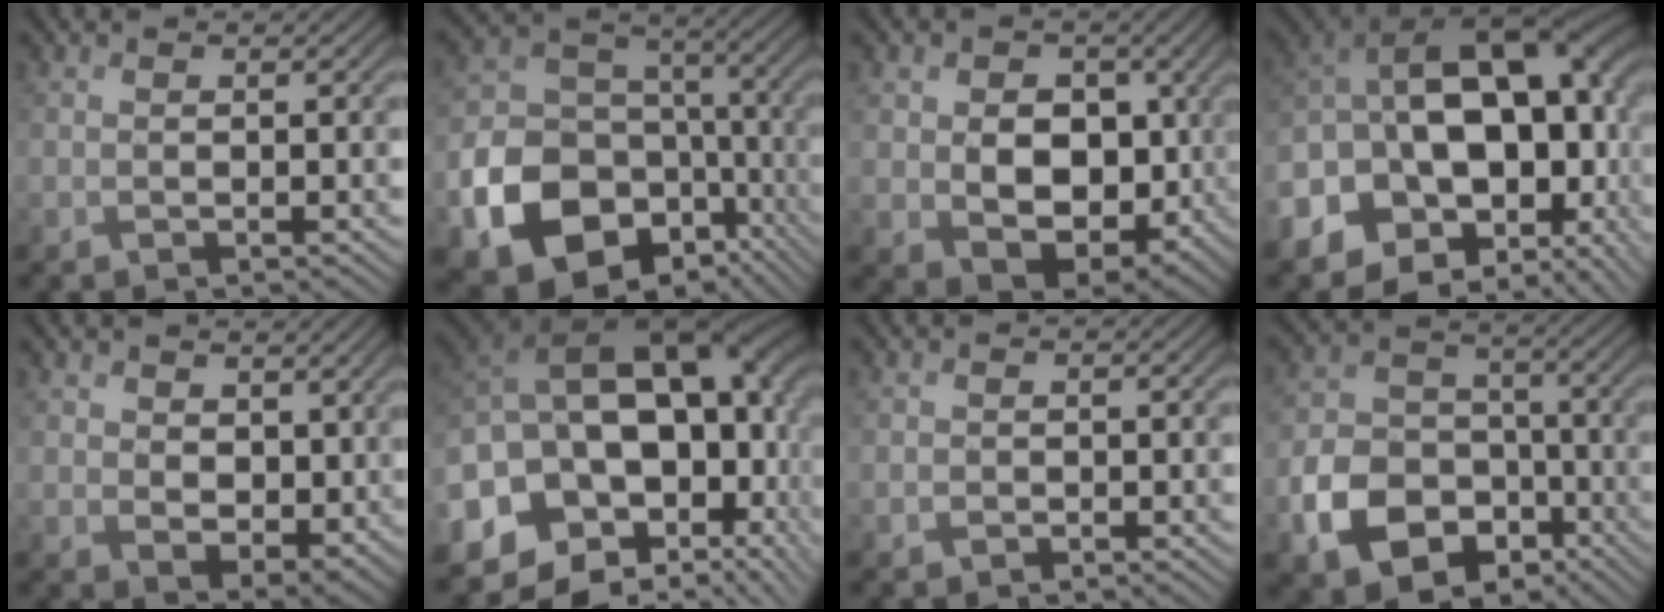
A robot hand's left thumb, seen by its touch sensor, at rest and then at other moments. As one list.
[{"total": 16.0, "force": [-5.8, 12.4, 8.3], "torque": [-0.198, -0.048, -0.090]}, {"total": 11.7, "force": [-0.2, 8.6, 7.9], "torque": [-0.141, -0.021, 0.002]}, {"total": 21.2, "force": [-3.5, 13.5, 15.9], "torque": [-0.304, -0.032, -0.033]}, {"total": 6.8, "force": [3.2, 4.5, 4.0], "torque": [-0.103, -0.011, 0.063]}, {"total": 19.6, "force": [-2.6, 13.0, 14.5], "torque": [-0.256, -0.033, -0.016]}, {"total": 0.6, "force": [-0.2, 0.5, 0.1], "torque": [0.003, -0.003, -0.006]}, {"total": 11.1, "force": [-5.0, 8.3, 5.5], "torque": [-0.130, -0.025, -0.095]}]